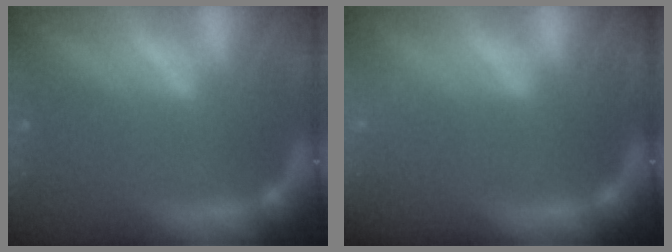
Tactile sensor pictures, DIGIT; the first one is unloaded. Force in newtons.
{"total": 1.9}